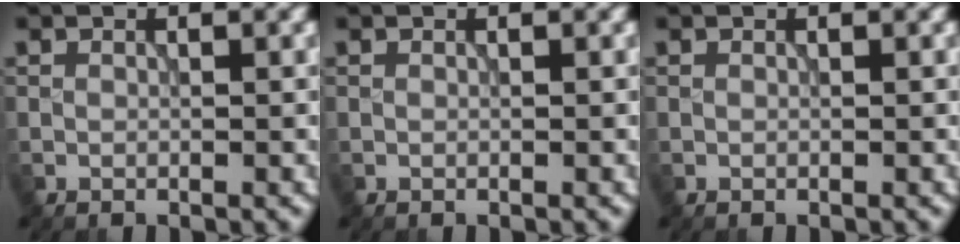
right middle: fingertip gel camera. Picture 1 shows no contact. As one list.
[{"total": 0.0}, {"total": 0.0}]